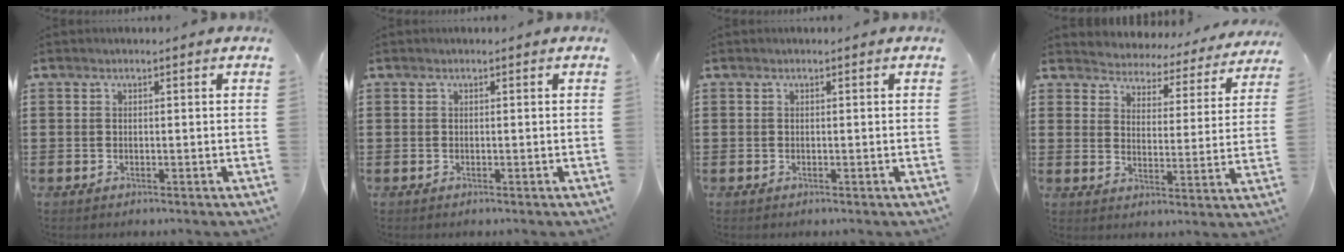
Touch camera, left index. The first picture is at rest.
{"total": 0.0}
{"total": 0.0}
{"total": 3.8, "force": [3.7, 0.2, -0.5], "torque": [-0.017, -0.037, 0.058]}